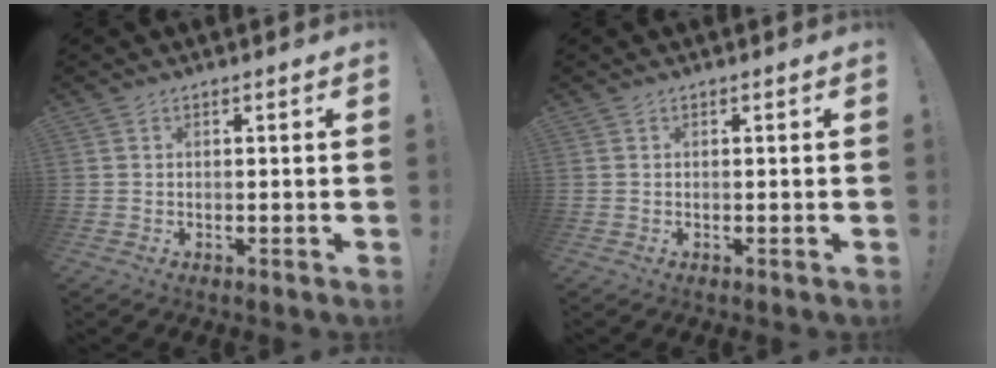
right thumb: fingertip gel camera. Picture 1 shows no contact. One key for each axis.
{"total": 0.0}